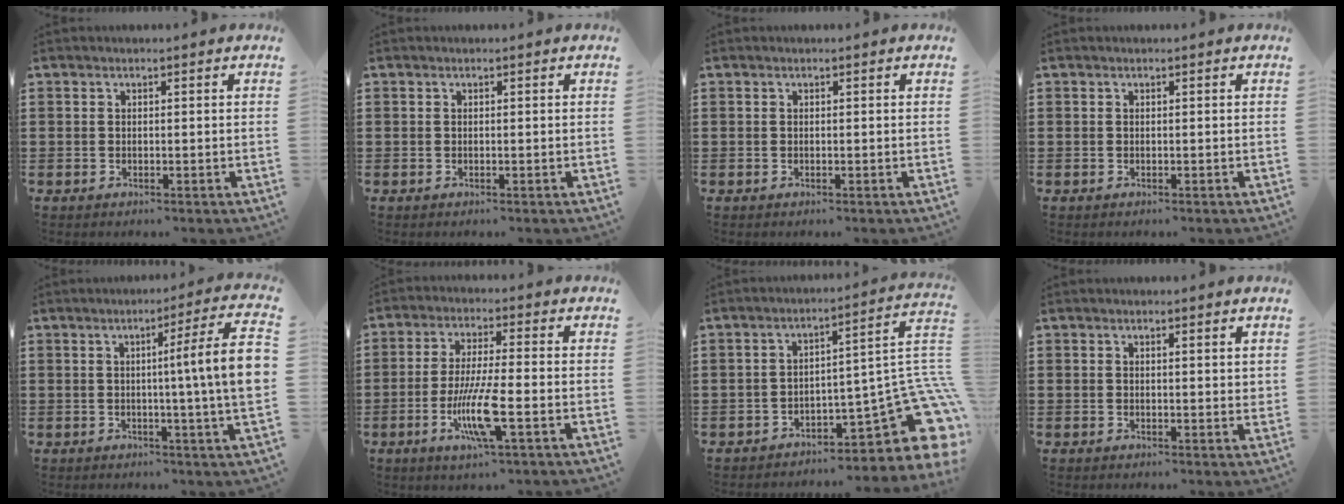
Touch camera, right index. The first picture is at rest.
{"total": 0.0}
{"total": 0.0}
{"total": 0.0}
{"total": 9.3, "force": [0.4, -0.7, 9.2], "torque": [-0.150, -0.015, -0.001]}
{"total": 8.9, "force": [-3.0, 1.3, 8.3], "torque": [-0.169, -0.016, -0.058]}
{"total": 11.2, "force": [-4.5, 4.3, 9.3], "torque": [-0.126, -0.005, -0.072]}
{"total": 0.9, "force": [0.6, 0.2, 0.7], "torque": [-0.014, 0.002, 0.010]}